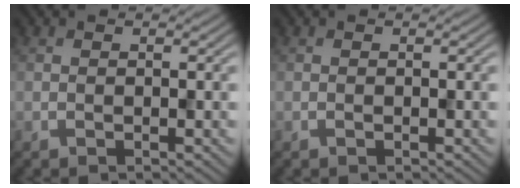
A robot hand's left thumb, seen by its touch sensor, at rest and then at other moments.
{"total": 0.0}